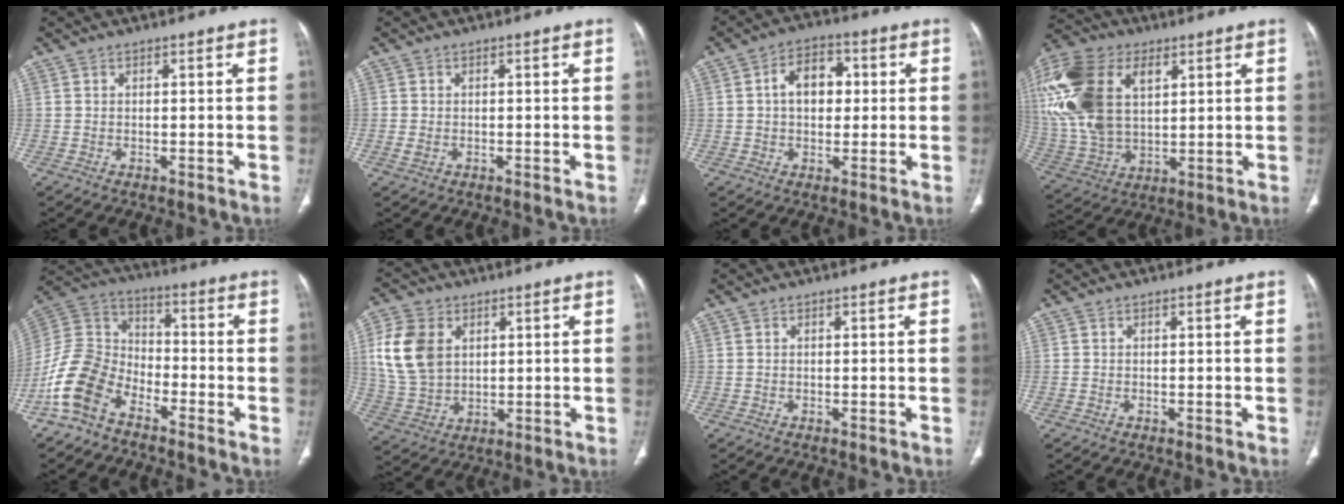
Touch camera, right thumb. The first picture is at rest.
{"total": 1.3, "force": [-0.3, 0.9, 0.8], "torque": [-0.020, -0.001, -0.004]}
{"total": 8.5, "force": [1.2, 5.8, 6.0], "torque": [-0.071, 0.016, 0.015]}
{"total": 24.6, "force": [7.5, 15.1, 17.9], "torque": [-0.401, 0.000, 0.145]}
{"total": 12.2, "force": [-7.5, 7.5, 5.9], "torque": [-0.115, 0.061, -0.163]}
{"total": 12.8, "force": [3.5, 9.4, 8.0], "torque": [-0.151, -0.007, 0.075]}
{"total": 0.0}
{"total": 0.0}